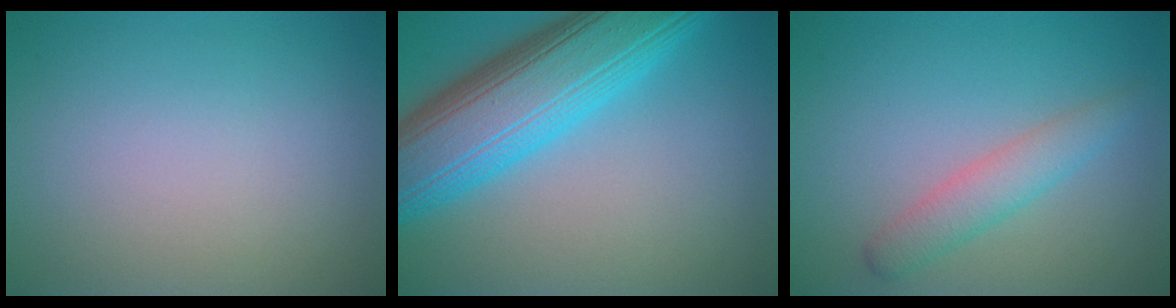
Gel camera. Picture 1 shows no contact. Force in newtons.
{"total": 11.5, "press": 11.5, "slide": 0.4}
{"total": 2.7, "press": 2.7, "slide": 0.1}